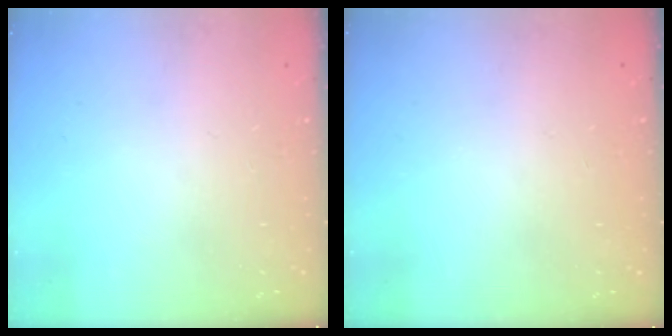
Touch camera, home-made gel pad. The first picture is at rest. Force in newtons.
{"total": 0.0}